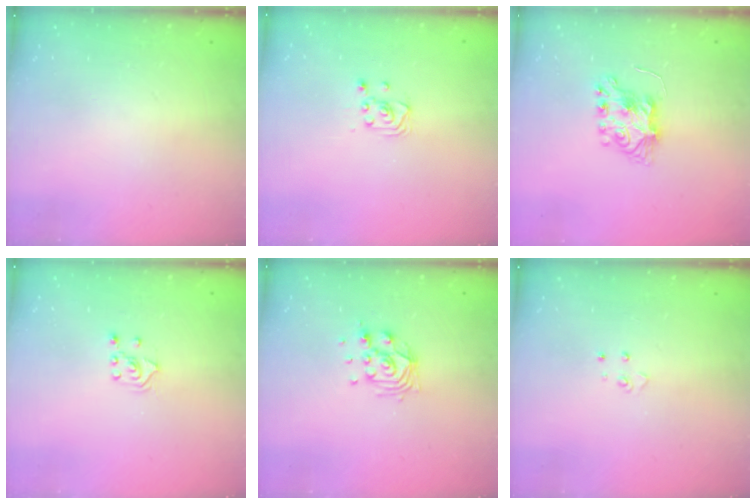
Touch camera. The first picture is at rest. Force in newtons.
{"total": 2.6, "press": 2.6, "slide": 0.2}
{"total": 6.9, "press": 6.9, "slide": 0.4}
{"total": 3.3, "press": 3.2, "slide": 0.8}
{"total": 11.0, "press": 10.6, "slide": 2.9}
{"total": 3.4, "press": 3.4, "slide": 0.3}